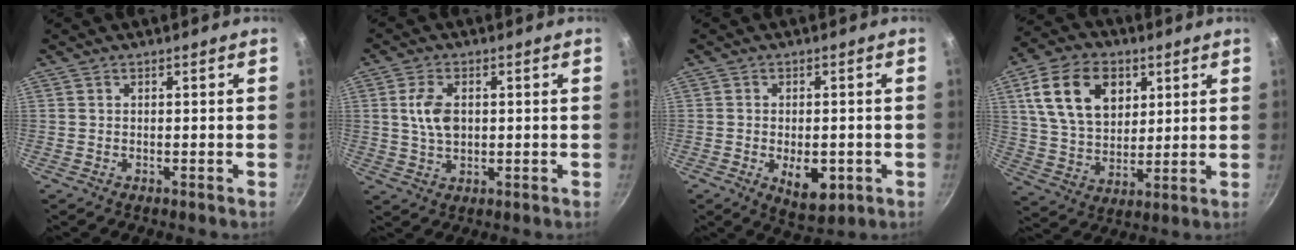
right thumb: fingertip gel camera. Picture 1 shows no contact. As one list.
[{"total": 6.4, "force": [1.0, 3.9, 4.9], "torque": [-0.088, 0.002, 0.018]}, {"total": 7.7, "force": [-2.1, 4.2, 6.1], "torque": [-0.066, -0.002, -0.019]}, {"total": 16.5, "force": [5.9, 11.4, 10.4], "torque": [-0.163, -0.008, 0.108]}]